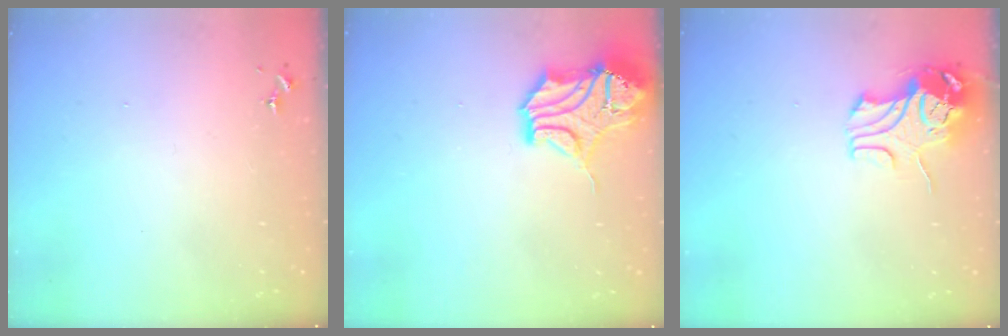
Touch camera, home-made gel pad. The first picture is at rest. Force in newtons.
{"total": 14.5, "press": 14.3, "slide": 2.1}
{"total": 9.6, "press": 9.5, "slide": 1.0}